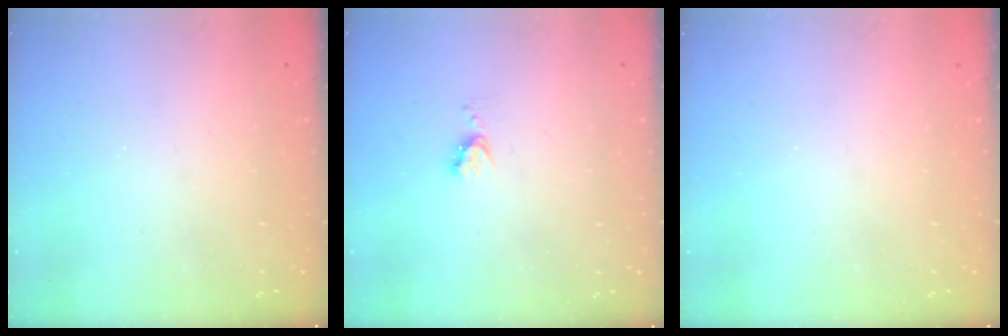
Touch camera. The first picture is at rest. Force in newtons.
{"total": 3.8, "press": 3.8, "slide": 0.4}
{"total": 0.0}